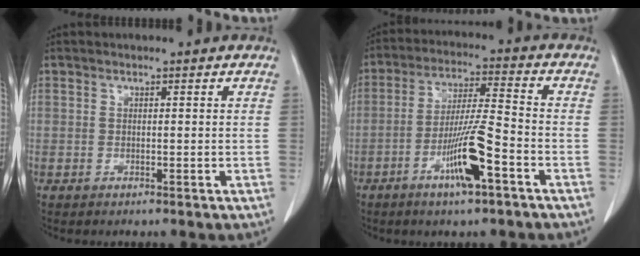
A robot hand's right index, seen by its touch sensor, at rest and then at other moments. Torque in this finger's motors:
{"motor_torque": [1.05, -0.75, 0.31, 0.08]}